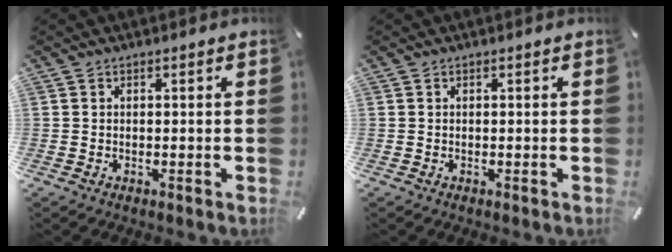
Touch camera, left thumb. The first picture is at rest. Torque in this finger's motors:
{"motor_torque": [-0.09, 0.09, 0.00, 0.00, 0.00]}